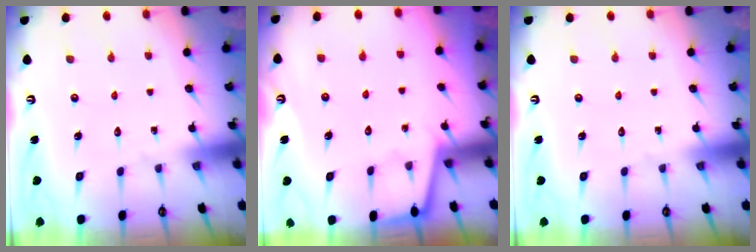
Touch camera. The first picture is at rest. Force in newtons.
{"total": 2.0, "press": 2.0, "slide": 0.3}
{"total": 0.0}